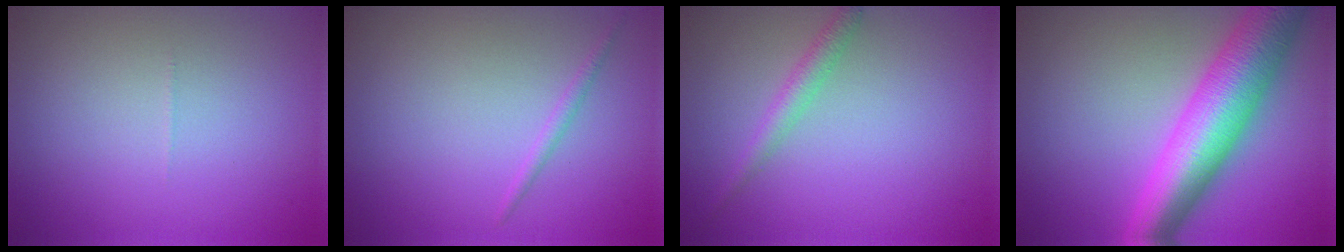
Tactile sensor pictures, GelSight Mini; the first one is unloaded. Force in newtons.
{"total": 0.9, "press": 0.9, "slide": 0.1}
{"total": 1.8, "press": 1.8, "slide": 0.0}
{"total": 10.1, "press": 10.1, "slide": 0.1}